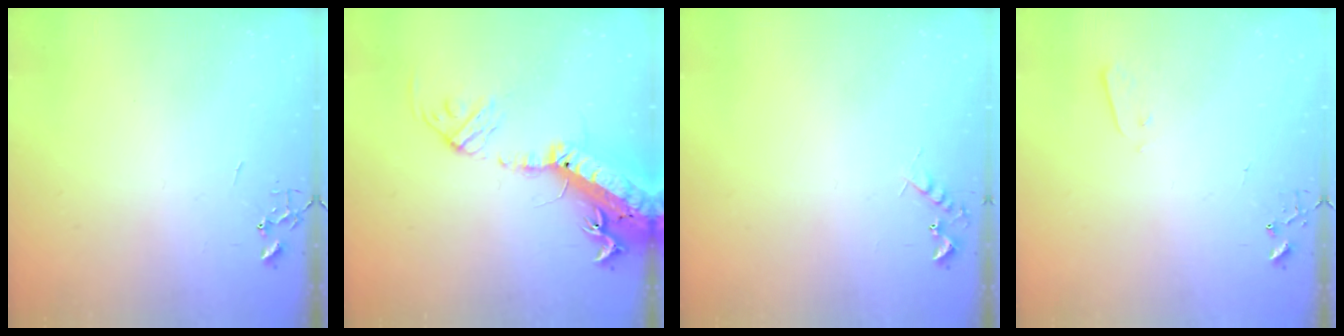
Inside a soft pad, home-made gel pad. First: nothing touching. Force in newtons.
{"total": 23.3, "press": 22.7, "slide": 5.2}
{"total": 6.1, "press": 6.0, "slide": 0.9}
{"total": 1.9, "press": 1.9, "slide": 0.4}